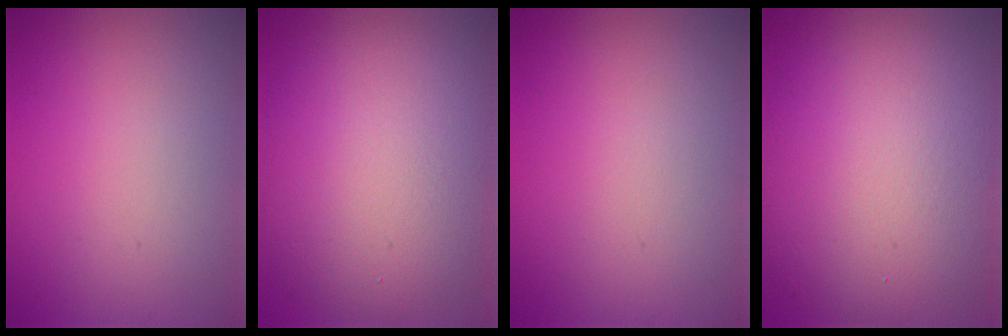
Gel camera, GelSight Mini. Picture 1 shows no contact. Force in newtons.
{"total": 11.5, "press": 11.4, "slide": 0.6}
{"total": 0.0}
{"total": 13.2, "press": 13.2, "slide": 0.2}